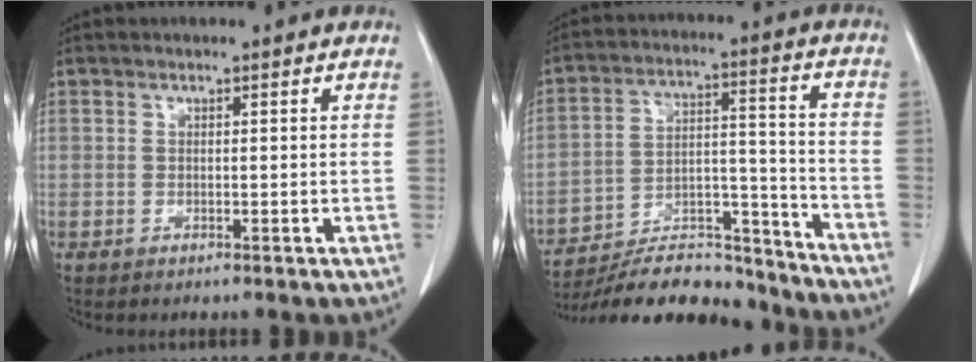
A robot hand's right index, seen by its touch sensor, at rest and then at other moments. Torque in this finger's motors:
{"motor_torque": [-0.20, -0.59, 0.05, -0.02]}